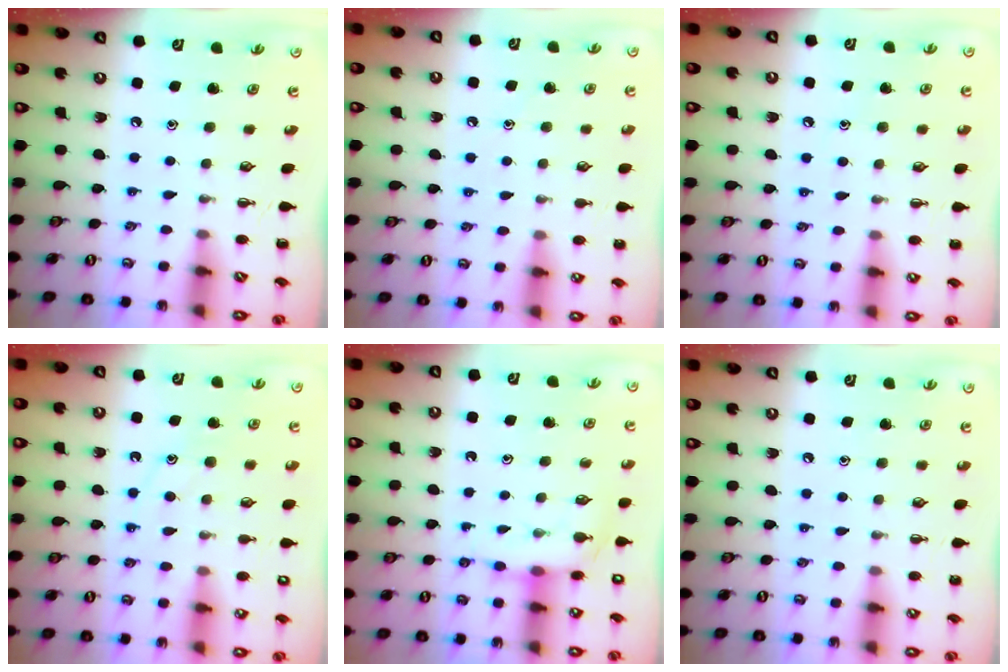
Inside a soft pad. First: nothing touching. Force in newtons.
{"total": 6.8, "press": 6.5, "slide": 2.0}
{"total": 5.4, "press": 5.2, "slide": 1.6}
{"total": 10.5, "press": 10.4, "slide": 0.8}
{"total": 8.0, "press": 7.9, "slide": 1.4}
{"total": 4.1, "press": 3.8, "slide": 1.5}